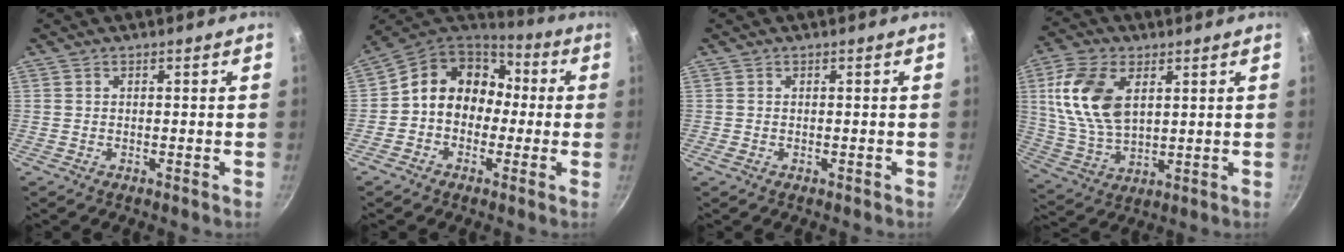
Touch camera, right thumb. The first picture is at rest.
{"total": 12.7, "force": [0.0, 10.9, 6.5], "torque": [-0.062, 0.040, -0.022]}
{"total": 0.5, "force": [-0.2, 0.3, 0.4], "torque": [-0.004, 0.000, -0.004]}
{"total": 14.5, "force": [4.1, 8.5, 11.0], "torque": [-0.206, -0.011, 0.084]}